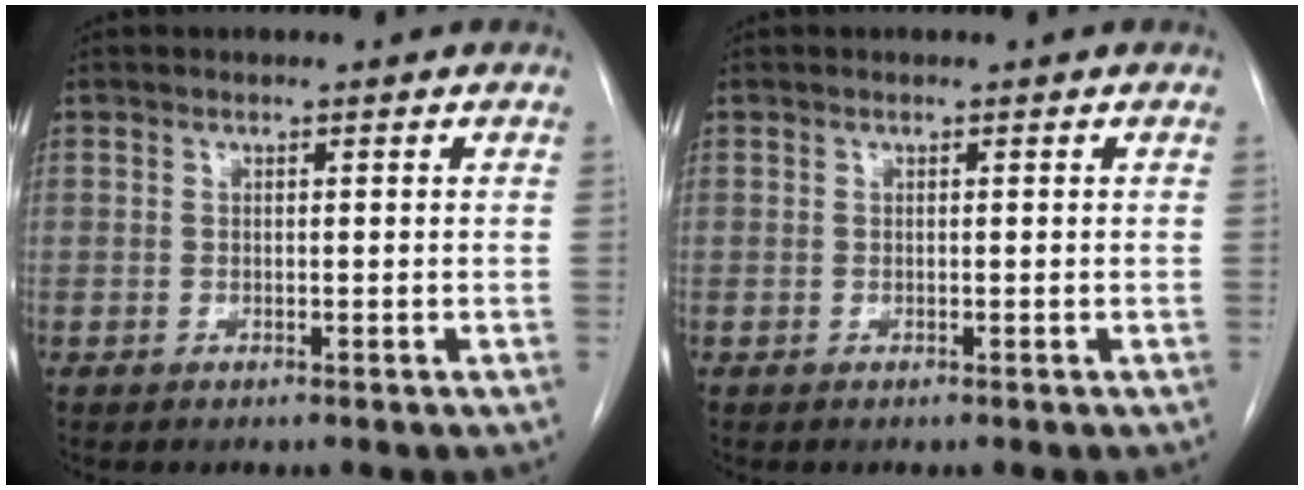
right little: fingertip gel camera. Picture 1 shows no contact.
{"total": 0.0}